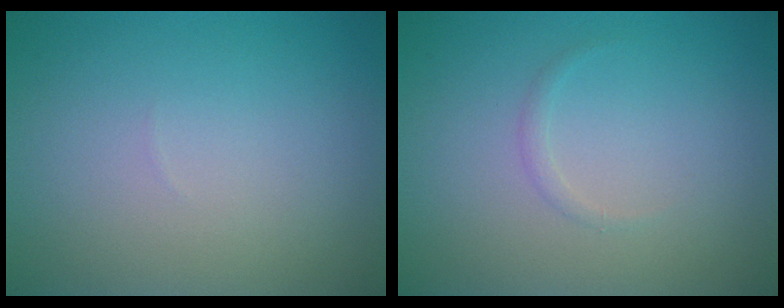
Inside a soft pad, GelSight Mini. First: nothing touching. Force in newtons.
{"total": 0.6, "press": 0.6, "slide": 0.1}